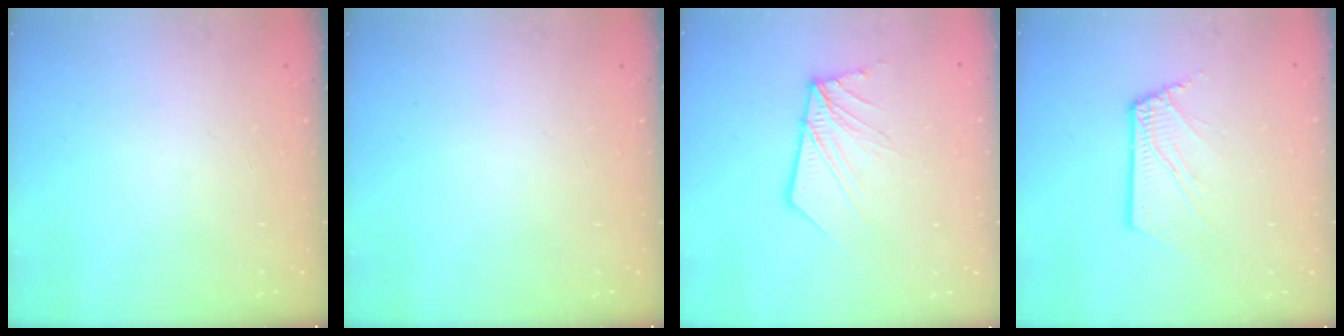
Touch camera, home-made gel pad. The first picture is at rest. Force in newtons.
{"total": 0.0}
{"total": 9.9, "press": 9.8, "slide": 1.2}
{"total": 3.2, "press": 3.1, "slide": 0.4}